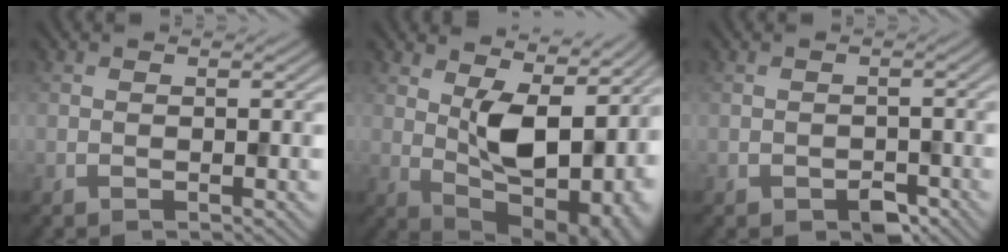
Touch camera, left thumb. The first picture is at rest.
{"total": 12.6, "force": [2.7, 6.8, 10.2], "torque": [-0.152, -0.008, 0.049]}
{"total": 2.6, "force": [-1.6, 1.4, 1.5], "torque": [-0.026, -0.005, -0.024]}